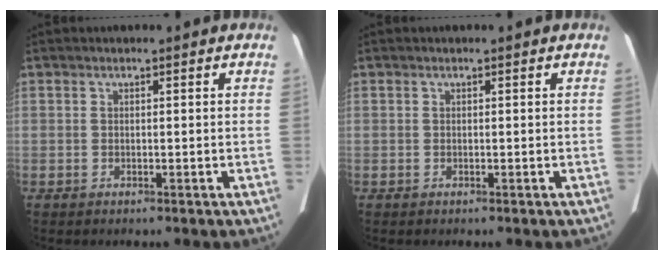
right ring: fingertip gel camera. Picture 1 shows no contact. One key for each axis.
{"total": 0.0}